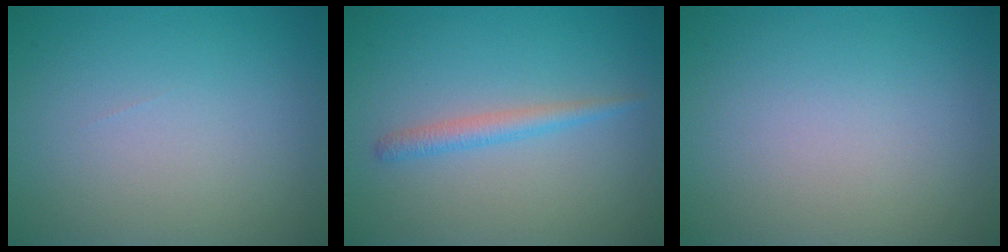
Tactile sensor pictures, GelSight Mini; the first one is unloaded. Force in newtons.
{"total": 1.7, "press": 1.7, "slide": 0.0}
{"total": 0.0}